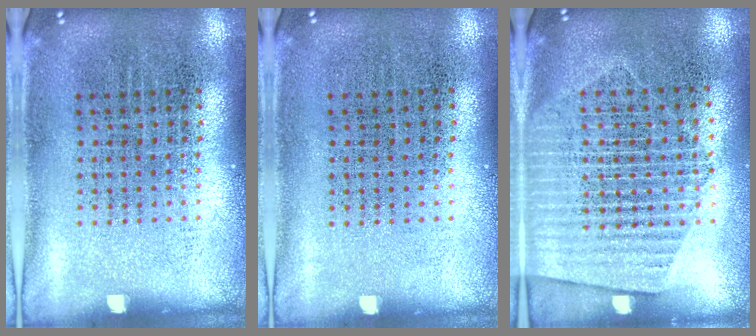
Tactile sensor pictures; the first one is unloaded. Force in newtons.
{"total": 0.0}
{"total": 1.7, "press": 1.5, "slide": 0.7}